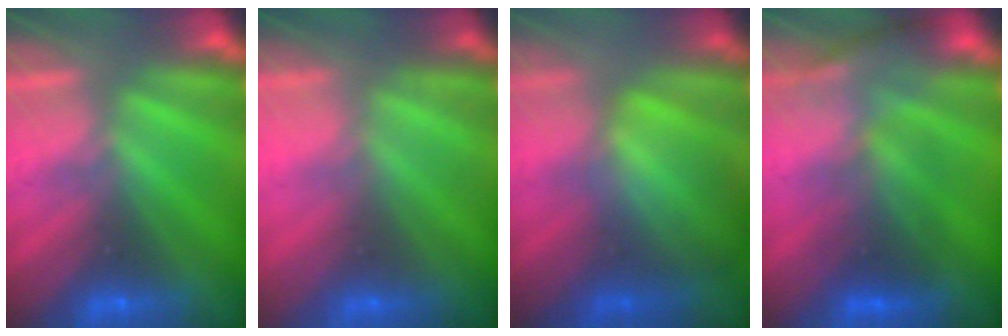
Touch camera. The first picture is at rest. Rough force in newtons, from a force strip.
{"total": 2.3}
{"total": 4.7}
{"total": 2.7}